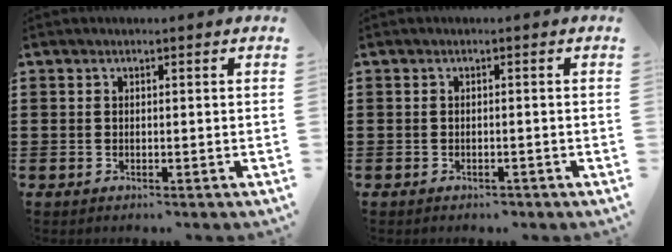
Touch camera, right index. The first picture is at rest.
{"total": 0.8, "force": [-0.7, 0.2, 0.3], "torque": [-0.010, -0.004, -0.015]}